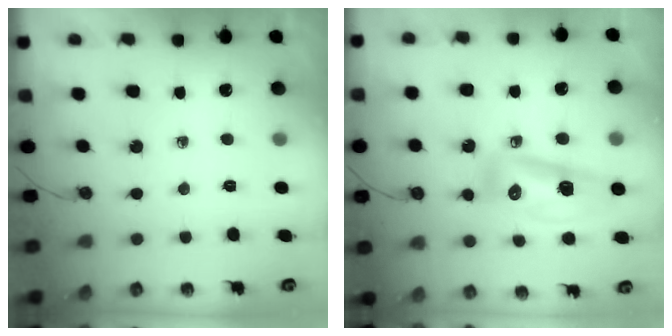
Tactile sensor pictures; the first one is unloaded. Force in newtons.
{"total": 14.7, "press": 14.6, "slide": 2.0}